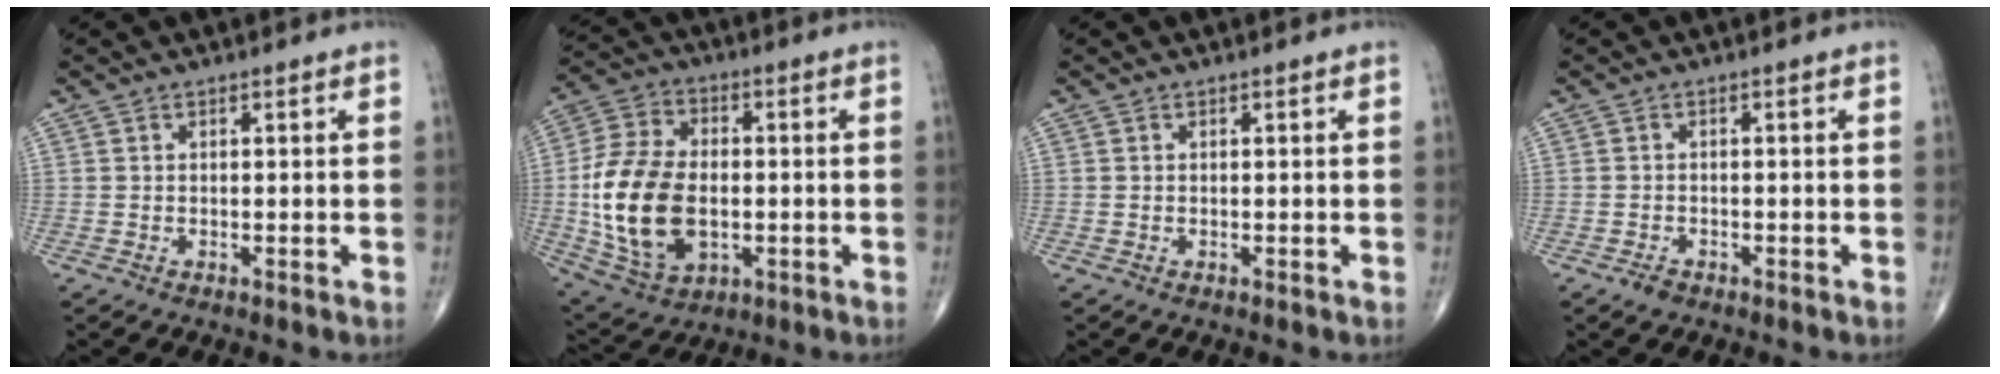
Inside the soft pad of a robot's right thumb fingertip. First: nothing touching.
{"total": 18.9, "force": [-1.8, 11.9, 14.5], "torque": [-0.273, 0.004, -0.021]}
{"total": 0.0}
{"total": 1.7, "force": [-1.2, 1.0, 0.7], "torque": [-0.012, 0.004, -0.019]}